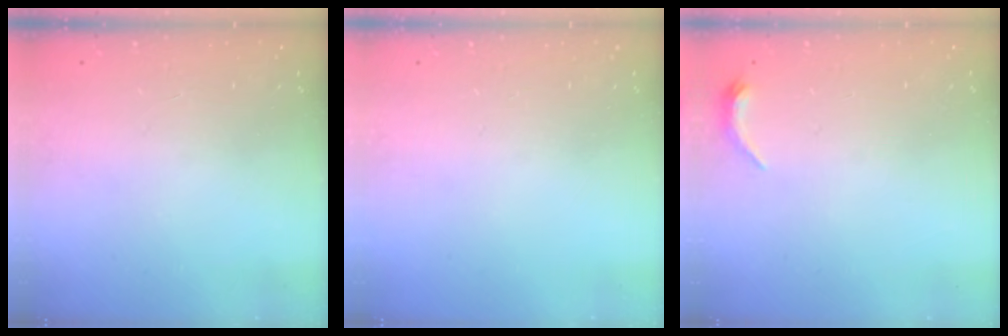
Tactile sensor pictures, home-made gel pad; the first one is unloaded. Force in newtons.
{"total": 0.0}
{"total": 4.8, "press": 4.7, "slide": 0.9}